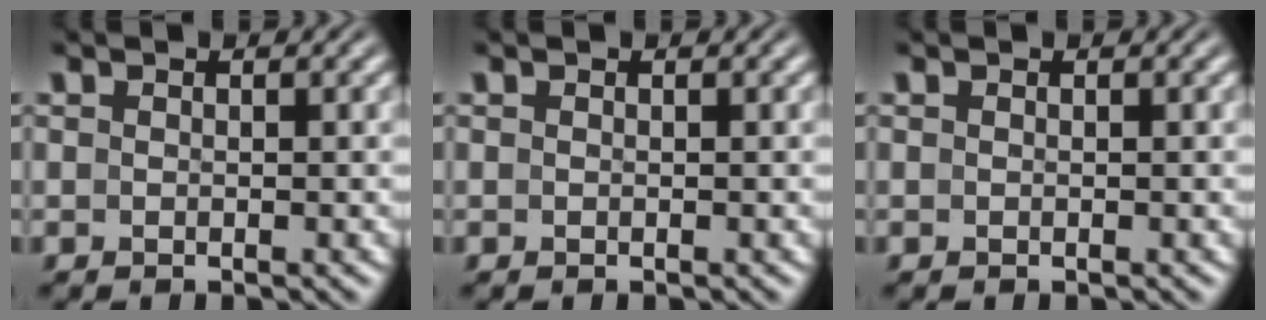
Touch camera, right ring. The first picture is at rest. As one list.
[{"total": 0.0}, {"total": 1.2, "force": [-0.3, -1.1, -0.4], "torque": [0.015, -0.011, 0.005]}]